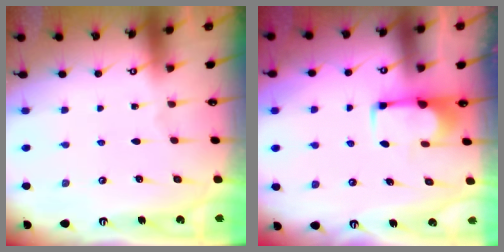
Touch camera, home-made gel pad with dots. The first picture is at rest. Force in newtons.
{"total": 1.1, "press": 1.1, "slide": 0.0}